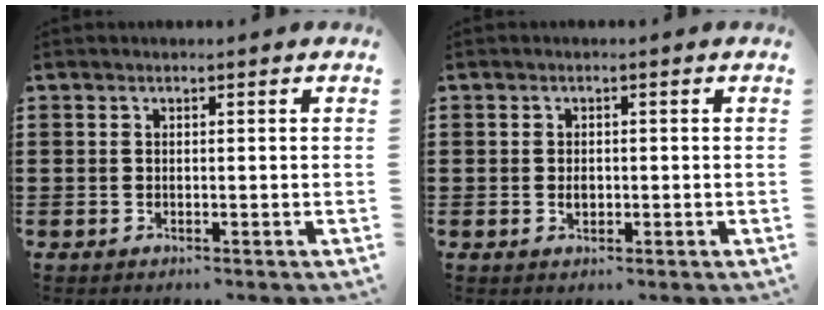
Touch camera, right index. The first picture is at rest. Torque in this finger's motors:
{"motor_torque": [1.41, 0.73, 0.12, 0.04]}